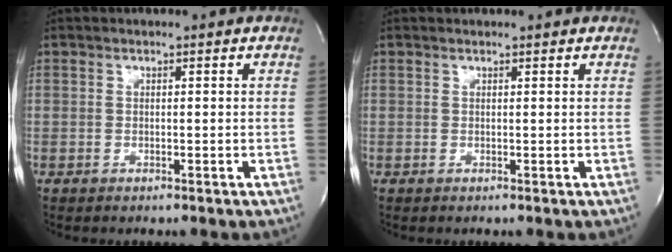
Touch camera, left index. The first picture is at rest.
{"total": 0.9, "force": [0.9, 0.1, 0.1], "torque": [-0.008, 0.009, 0.014]}